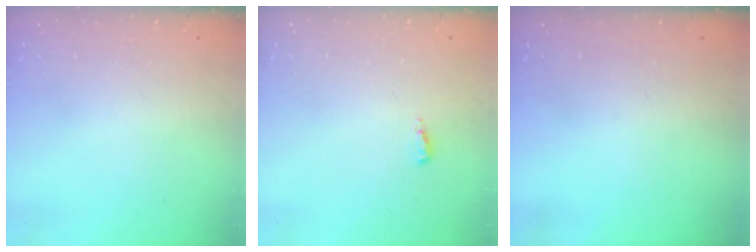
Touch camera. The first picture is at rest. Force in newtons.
{"total": 2.7, "press": 2.5, "slide": 1.0}
{"total": 0.0}